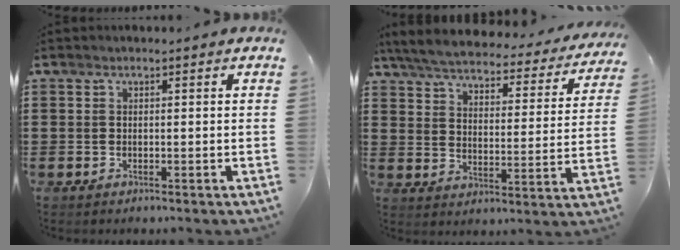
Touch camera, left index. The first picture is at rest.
{"total": 4.9, "force": [4.6, 0.5, 1.7], "torque": [-0.057, -0.029, 0.075]}